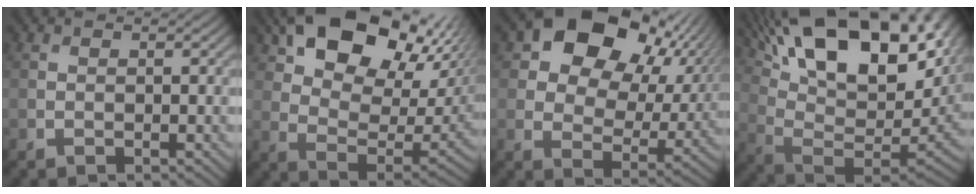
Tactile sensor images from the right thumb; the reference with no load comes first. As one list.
[{"total": 18.9, "force": [10.5, 9.8, 12.2], "torque": [-0.223, 0.004, 0.172]}, {"total": 16.4, "force": [7.5, 10.7, 9.9], "torque": [-0.145, 0.012, 0.121]}, {"total": 21.0, "force": [10.6, 8.6, 16.0], "torque": [-0.278, 0.037, 0.176]}]